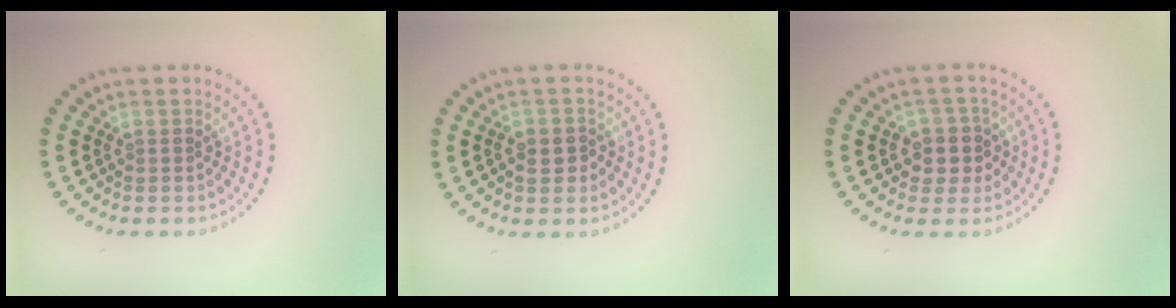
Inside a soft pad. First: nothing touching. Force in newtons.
{"total": 1.6, "press": 1.5, "slide": 0.5}
{"total": 2.9, "press": 2.6, "slide": 1.2}